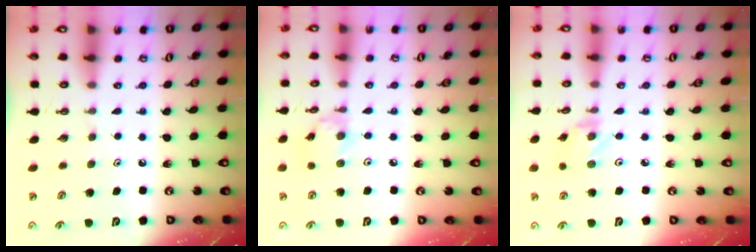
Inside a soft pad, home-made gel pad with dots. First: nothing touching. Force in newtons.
{"total": 2.1, "press": 2.1, "slide": 0.2}
{"total": 0.8, "press": 0.6, "slide": 0.5}